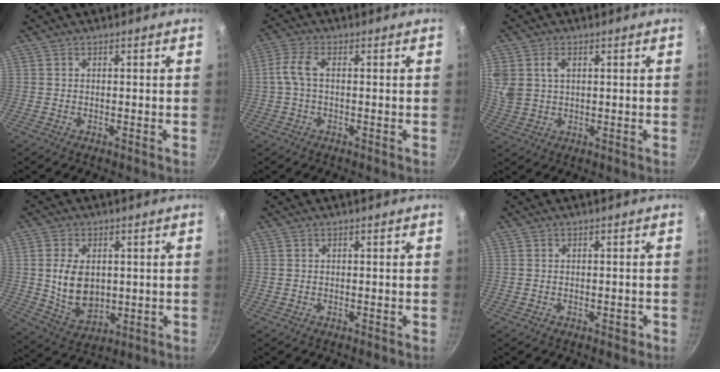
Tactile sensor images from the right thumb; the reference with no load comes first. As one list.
[{"total": 4.5, "force": [0.1, 2.2, 3.9], "torque": [-0.096, 0.016, -0.005]}, {"total": 7.1, "force": [2.4, 5.0, 4.4], "torque": [-0.085, 0.001, 0.052]}, {"total": 10.4, "force": [0.9, 7.1, 7.5], "torque": [-0.120, -0.014, 0.033]}, {"total": 0.0}, {"total": 1.3, "force": [-0.6, 0.7, 0.9], "torque": [-0.005, 0.009, -0.006]}]